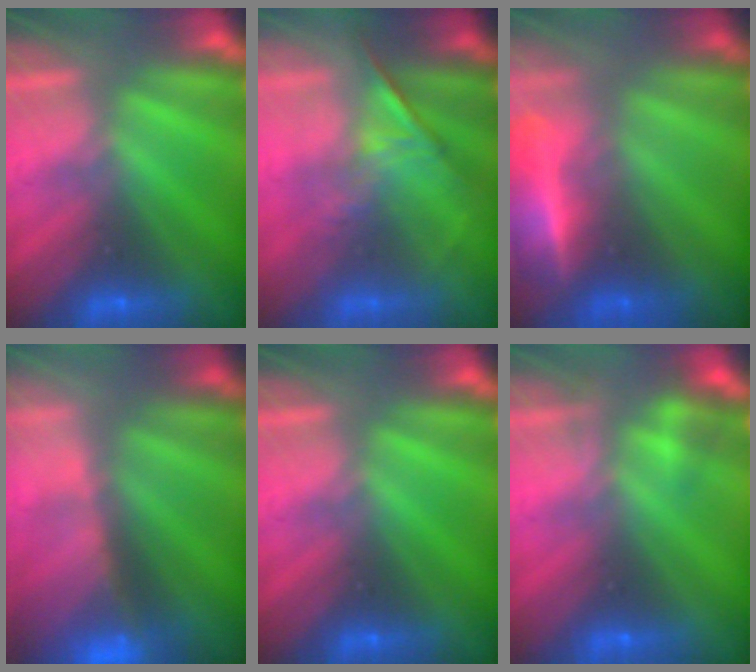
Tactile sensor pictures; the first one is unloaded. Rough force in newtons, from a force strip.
{"total": 1.3}
{"total": 6.0}
{"total": 9.6}
{"total": 0.0}
{"total": 2.3}